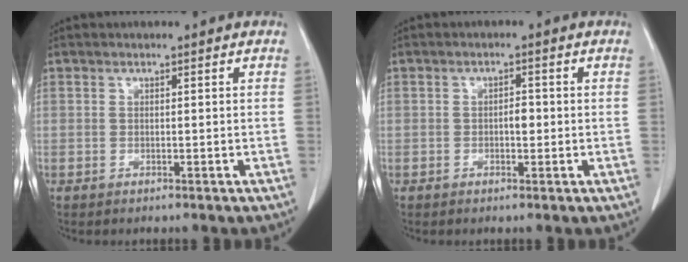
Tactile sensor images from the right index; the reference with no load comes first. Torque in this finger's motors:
{"motor_torque": [0.32, -0.10, 0.04, 0.02]}